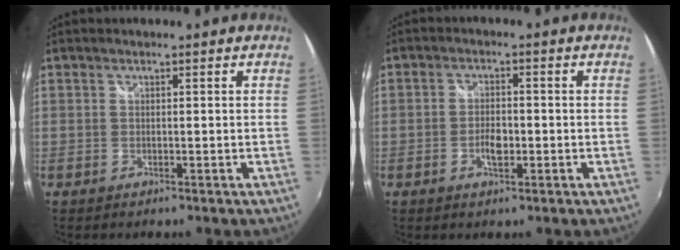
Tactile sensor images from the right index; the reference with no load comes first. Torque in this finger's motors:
{"motor_torque": [-0.19, -0.01, 0.04, 0.01]}